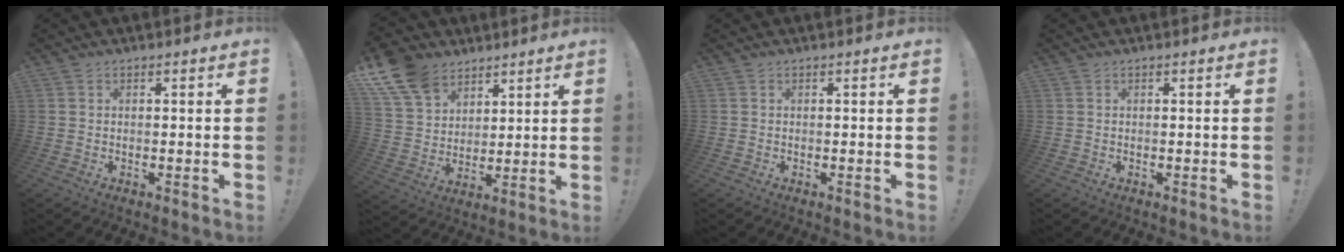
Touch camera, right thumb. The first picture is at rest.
{"total": 13.8, "force": [9.3, 8.8, 5.1], "torque": [-0.102, -0.052, 0.181]}
{"total": 0.0}
{"total": 0.0}